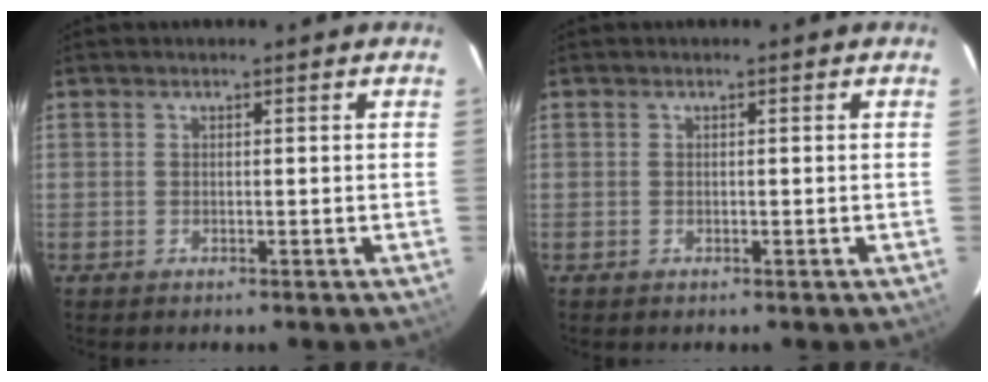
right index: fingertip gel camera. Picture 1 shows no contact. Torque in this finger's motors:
{"motor_torque": [-0.19, 0.13, -0.08, -0.01]}